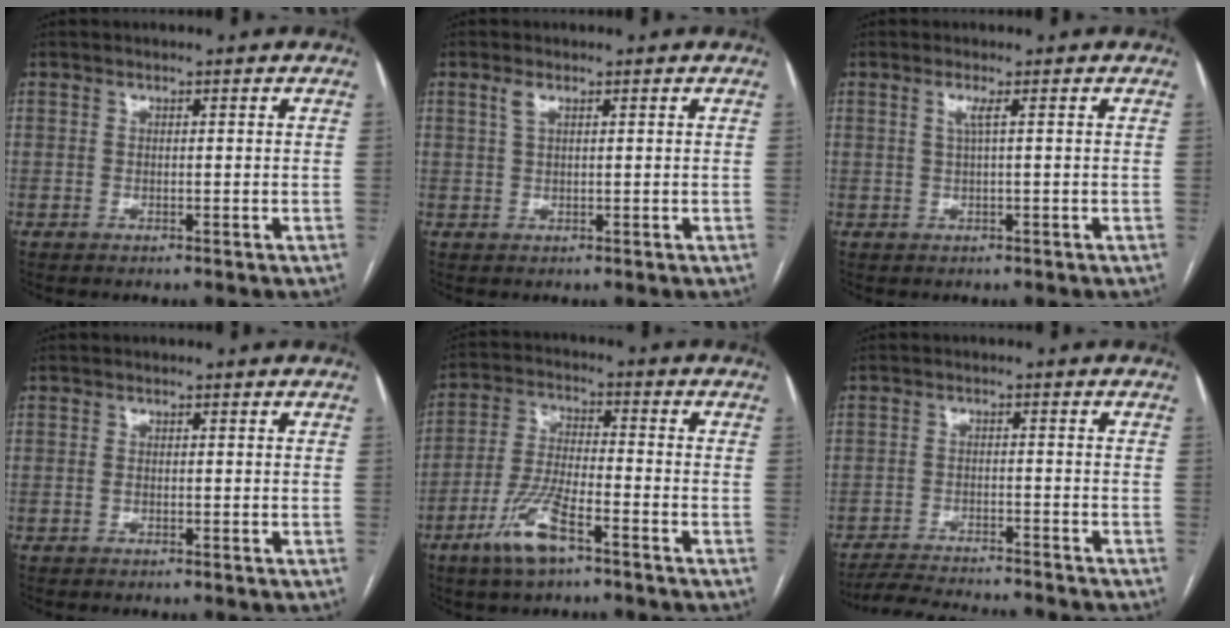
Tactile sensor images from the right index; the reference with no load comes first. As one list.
[{"total": 1.6, "force": [0.9, 0.5, 1.2], "torque": [-0.031, 0.007, 0.021]}, {"total": 1.4, "force": [0.4, -0.3, 1.3], "torque": [-0.031, 0.002, 0.008]}, {"total": 0.6, "force": [-0.2, 0.3, 0.4], "torque": [-0.010, 0.000, -0.004]}, {"total": 9.6, "force": [-5.6, 2.0, 7.5], "torque": [-0.162, -0.010, -0.106]}, {"total": 11.5, "force": [-10.9, 0.7, 3.8], "torque": [-0.058, -0.008, -0.159]}]